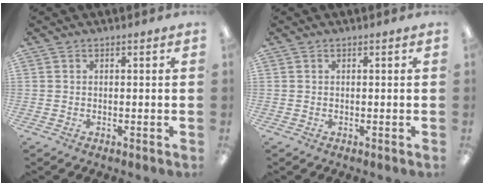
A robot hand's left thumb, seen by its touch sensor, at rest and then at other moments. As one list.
[{"total": 0.0}]